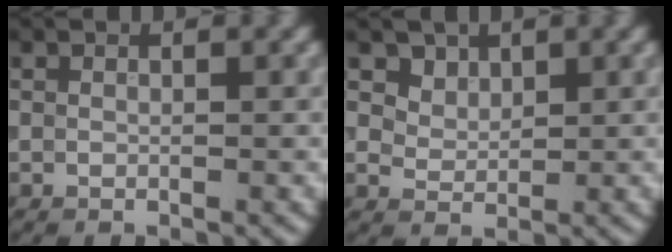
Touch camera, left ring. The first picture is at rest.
{"total": 3.6, "force": [2.4, 2.3, 1.3], "torque": [-0.044, -0.016, 0.063]}